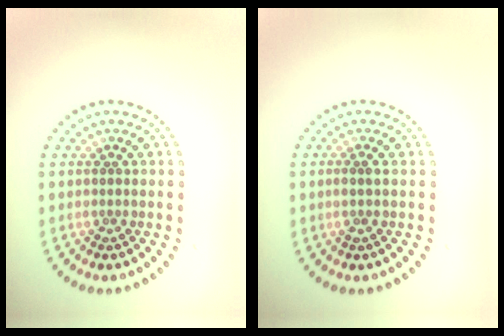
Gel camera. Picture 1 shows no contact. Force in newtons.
{"total": 0.8, "press": 0.7, "slide": 0.5}